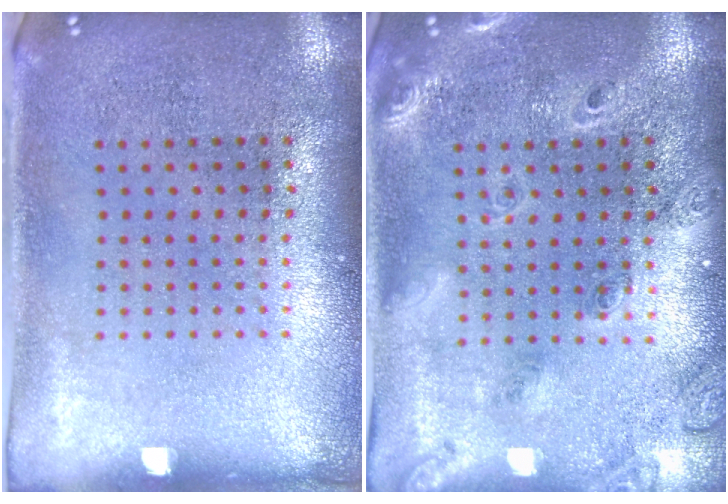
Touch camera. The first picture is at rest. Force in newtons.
{"total": 1.8, "press": 1.7, "slide": 0.7}